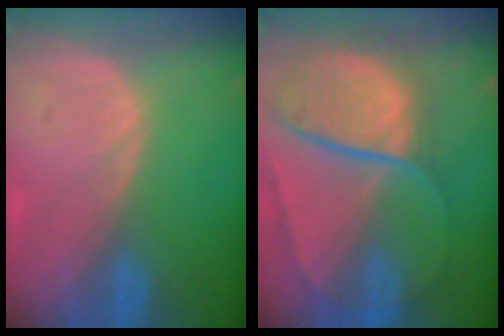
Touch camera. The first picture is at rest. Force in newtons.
{"total": 10.7, "press": 8.9, "slide": 5.9}